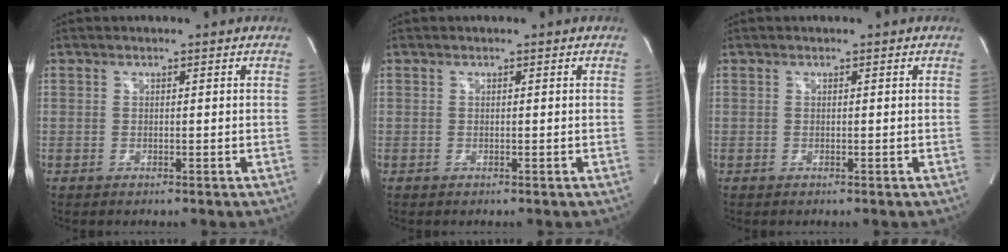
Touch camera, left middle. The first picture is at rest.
{"total": 0.0}
{"total": 0.0}